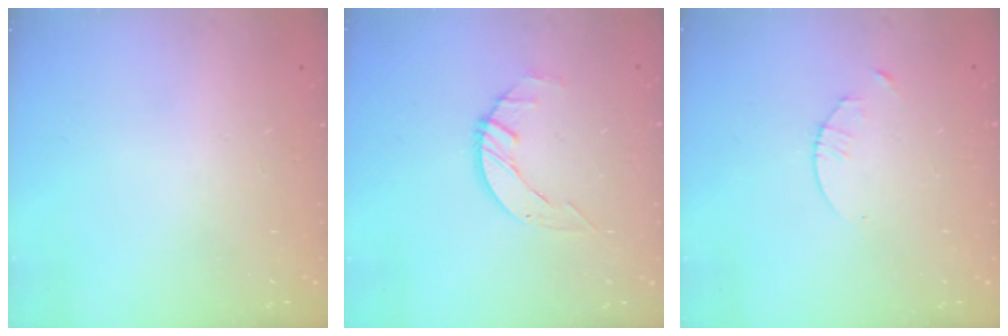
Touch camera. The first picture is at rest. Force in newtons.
{"total": 3.3, "press": 3.2, "slide": 0.4}
{"total": 1.7, "press": 1.6, "slide": 0.2}